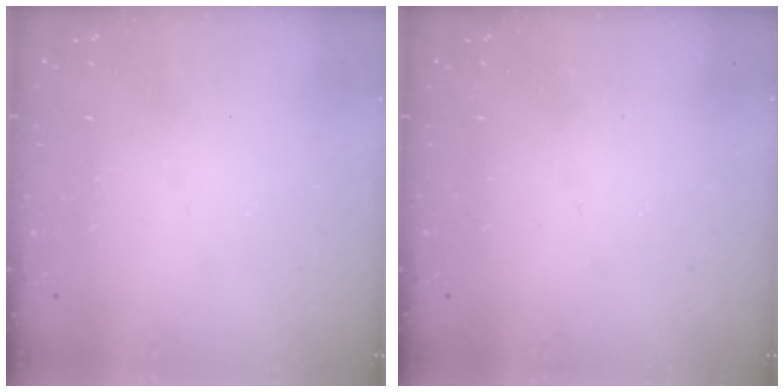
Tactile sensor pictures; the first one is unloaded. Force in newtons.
{"total": 0.0}